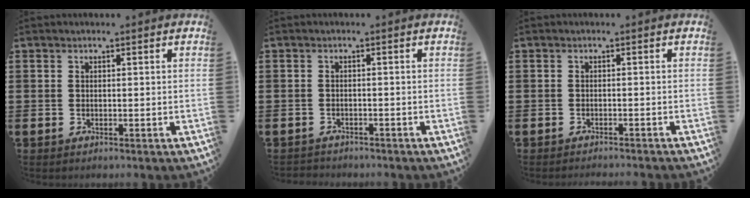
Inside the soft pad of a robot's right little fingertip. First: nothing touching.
{"total": 1.1, "force": [-1.0, 0.1, -0.2], "torque": [0.000, 0.003, -0.023]}
{"total": 0.9, "force": [-0.8, -0.2, 0.0], "torque": [0.001, 0.000, -0.018]}